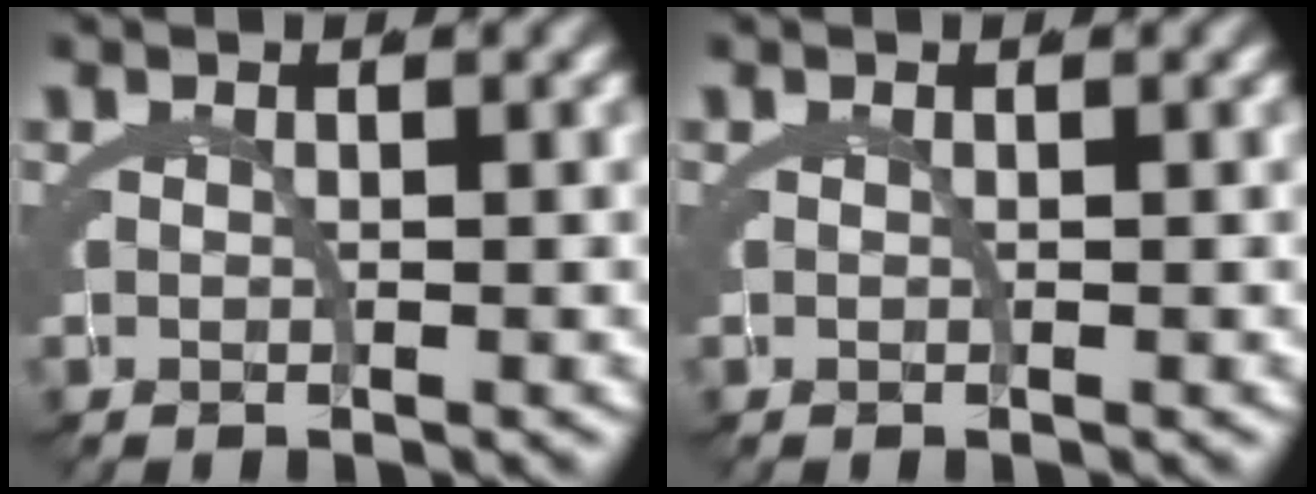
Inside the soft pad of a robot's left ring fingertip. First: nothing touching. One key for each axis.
{"total": 0.0}